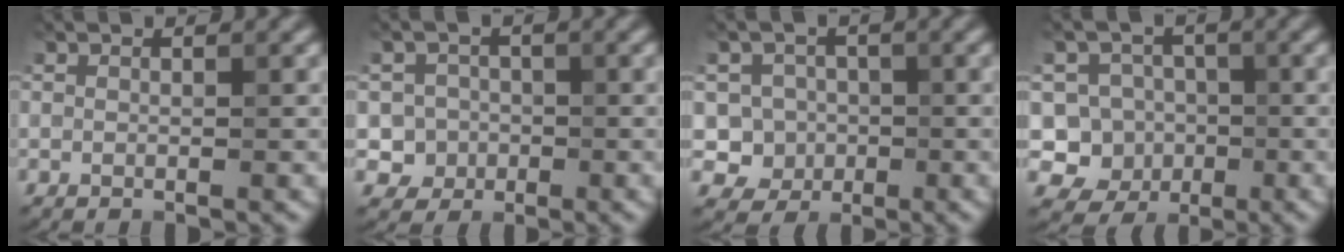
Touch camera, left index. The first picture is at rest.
{"total": 3.3, "force": [-0.9, 3.2, 0.4], "torque": [0.023, 0.001, -0.026]}
{"total": 3.4, "force": [-0.6, 3.3, 0.7], "torque": [0.007, 0.005, -0.023]}
{"total": 5.2, "force": [-1.4, 4.9, 1.3], "torque": [0.004, 0.009, -0.045]}